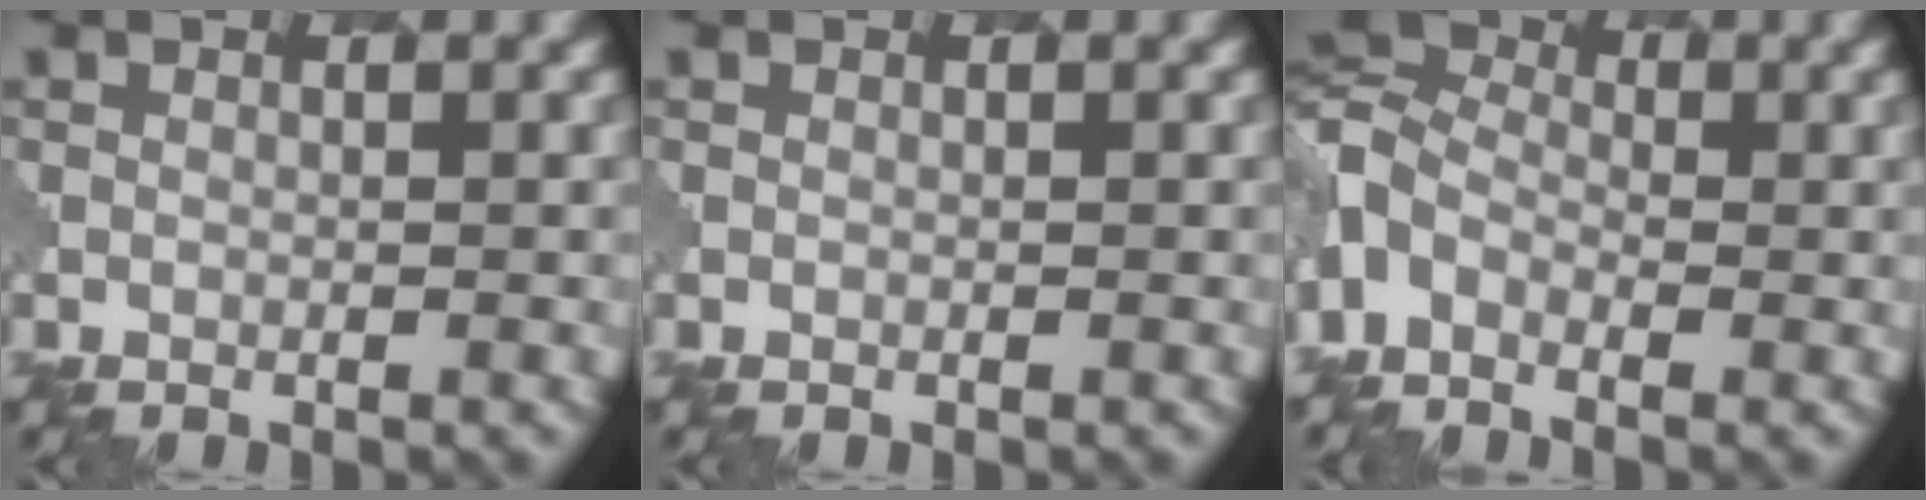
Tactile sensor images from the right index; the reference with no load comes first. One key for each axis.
{"total": 0.0}
{"total": 5.4, "fx": -1.5, "fy": 3.8, "fz": 3.6, "tx": -0.078, "ty": 0.003, "tz": -0.048}